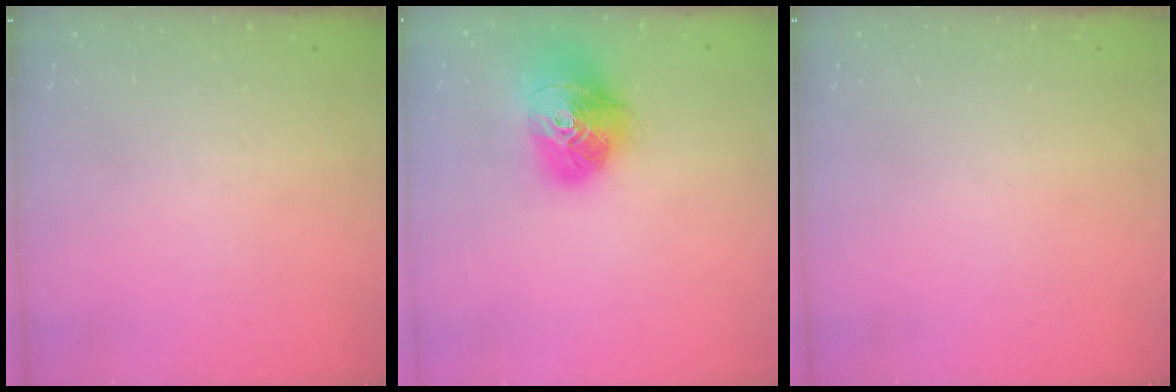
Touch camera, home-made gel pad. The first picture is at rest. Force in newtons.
{"total": 17.1, "press": 17.0, "slide": 2.2}
{"total": 0.0}